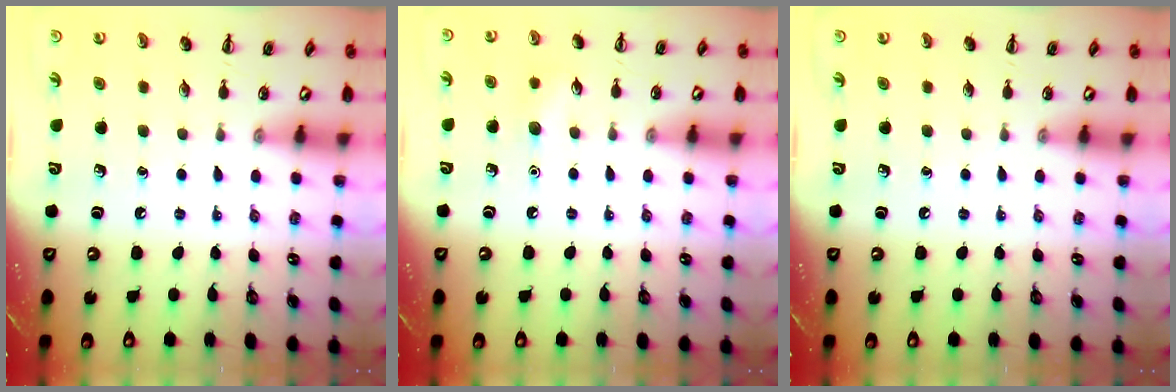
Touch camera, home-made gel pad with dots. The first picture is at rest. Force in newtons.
{"total": 5.8, "press": 5.6, "slide": 1.5}
{"total": 0.0}